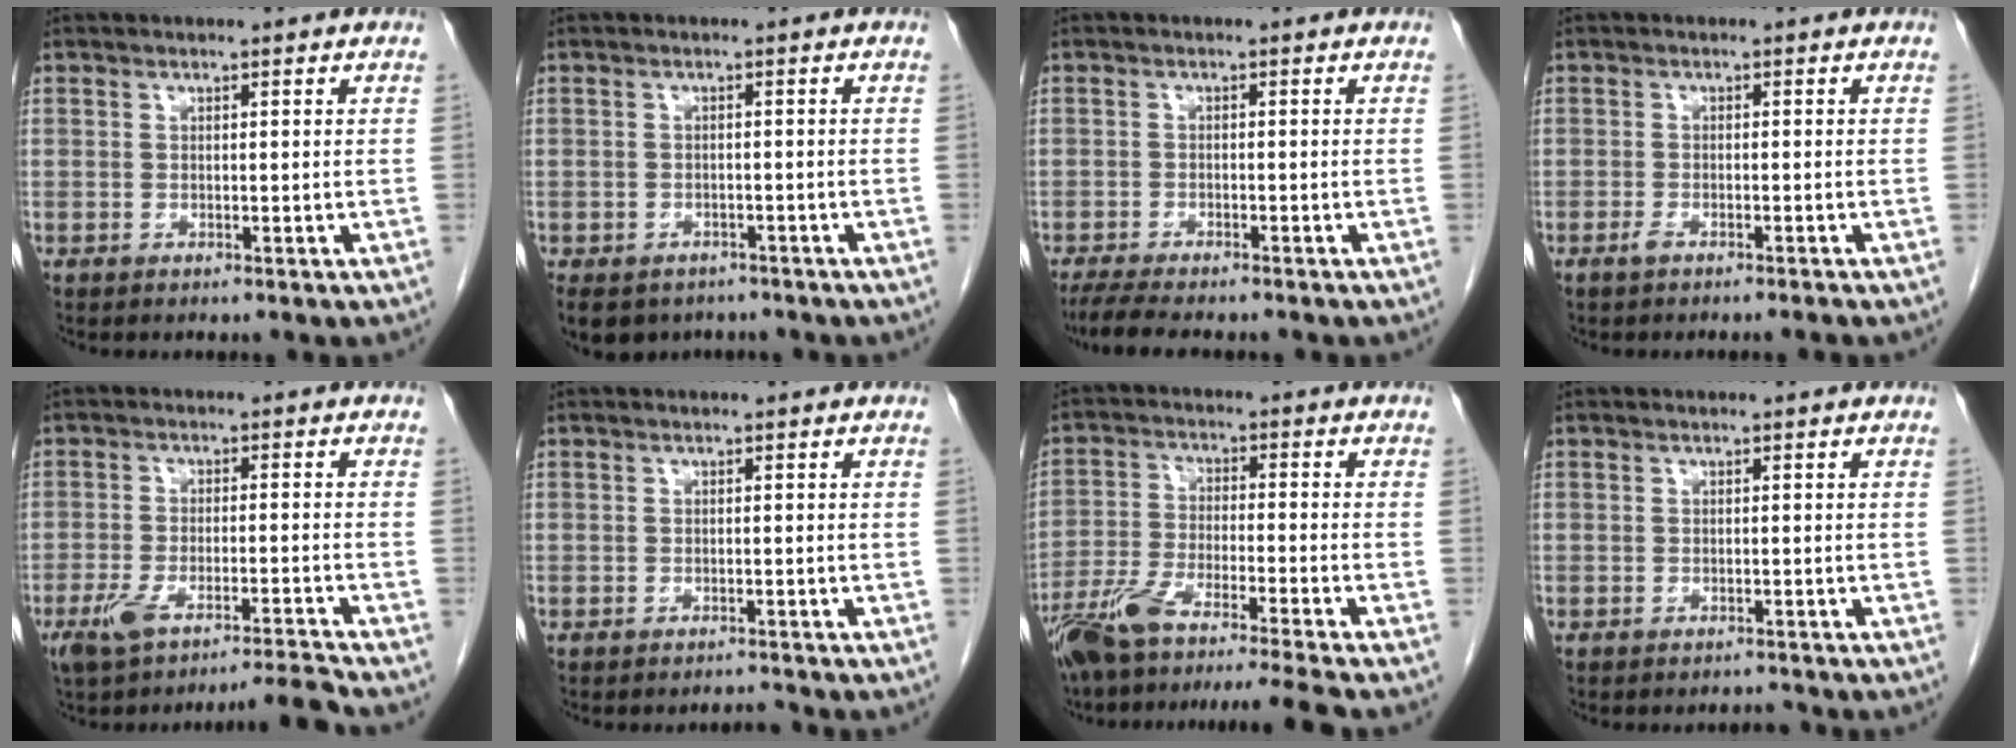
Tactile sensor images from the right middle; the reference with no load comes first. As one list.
[{"total": 13.4, "force": [-8.5, 9.3, 4.6], "torque": [-0.135, -0.008, -0.101]}, {"total": 7.4, "force": [-6.2, 1.3, 3.7], "torque": [-0.060, -0.016, -0.098]}, {"total": 1.6, "force": [-1.4, 0.0, 0.9], "torque": [-0.021, -0.002, -0.026]}, {"total": 6.7, "force": [-5.6, -1.1, 3.5], "torque": [-0.067, -0.005, -0.098]}, {"total": 0.8, "force": [-0.7, -0.1, -0.2], "torque": [0.002, -0.006, -0.009]}, {"total": 14.4, "force": [-12.4, -1.5, 7.2], "torque": [-0.127, -0.025, -0.208]}, {"total": 0.8, "force": [-0.8, 0.1, -0.2], "torque": [0.001, -0.005, -0.010]}]